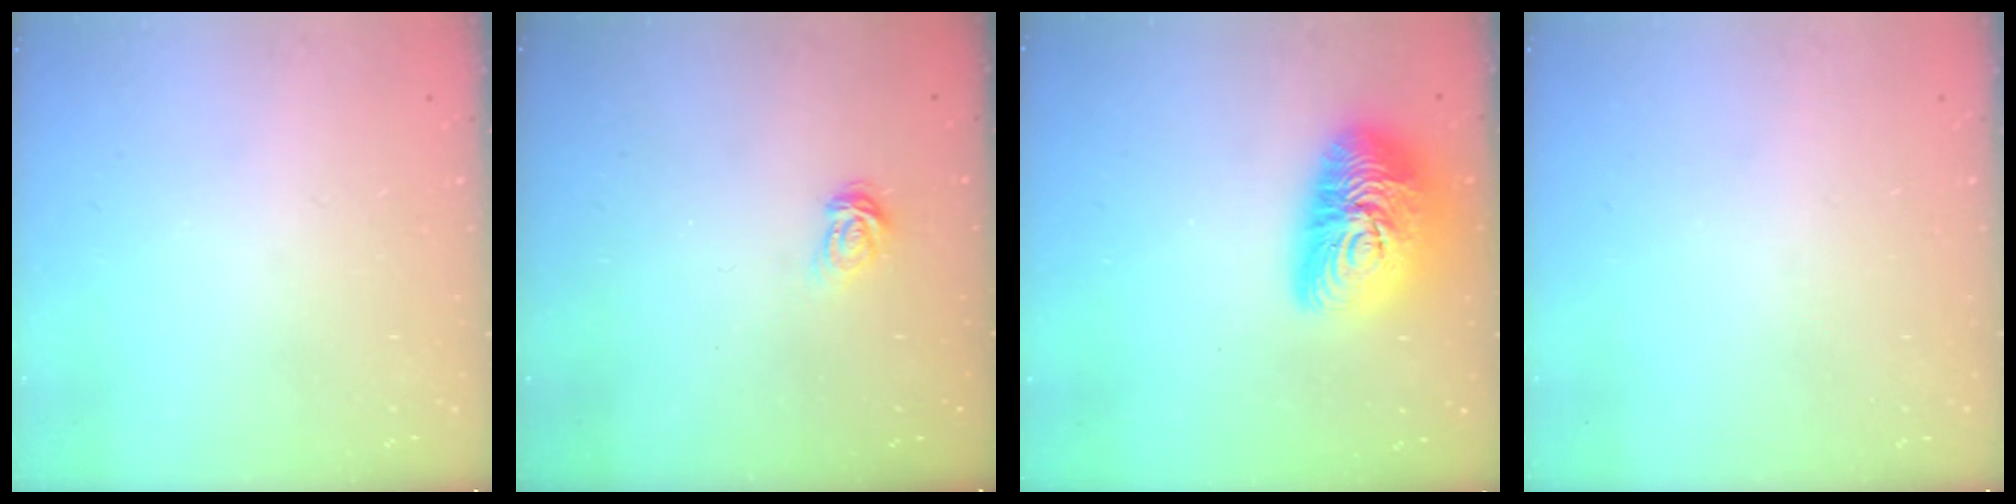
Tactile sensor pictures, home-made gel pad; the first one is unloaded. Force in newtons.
{"total": 4.5, "press": 4.5, "slide": 0.6}
{"total": 16.9, "press": 16.8, "slide": 1.2}
{"total": 0.0}